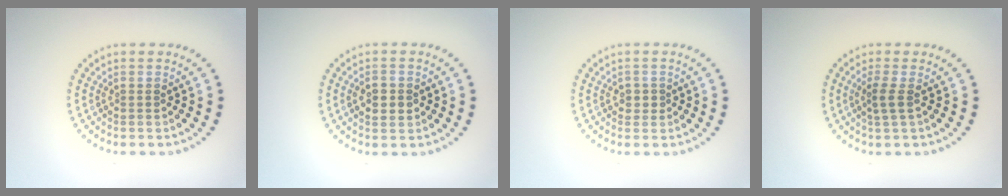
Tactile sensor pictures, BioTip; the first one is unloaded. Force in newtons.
{"total": 2.0, "press": 2.0, "slide": 0.1}
{"total": 1.0, "press": 0.9, "slide": 0.5}
{"total": 1.6, "press": 1.3, "slide": 1.0}